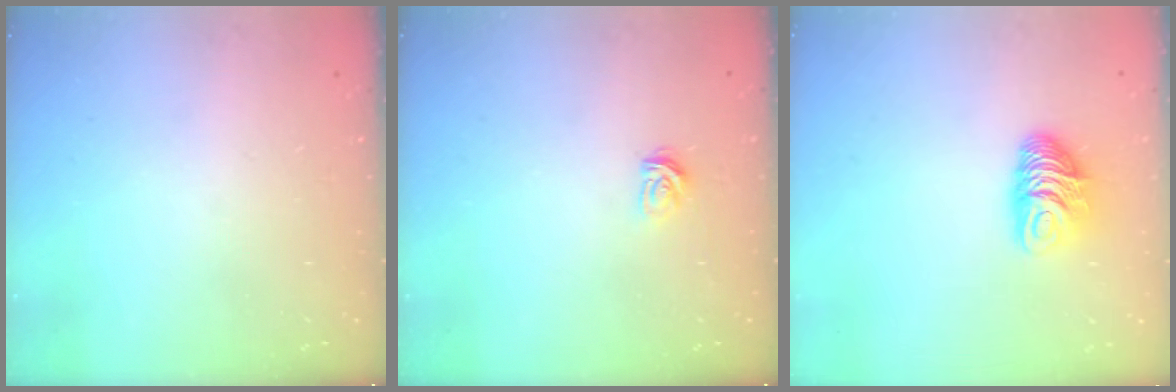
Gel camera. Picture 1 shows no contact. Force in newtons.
{"total": 3.4, "press": 3.4, "slide": 0.3}
{"total": 9.4, "press": 9.4, "slide": 0.9}